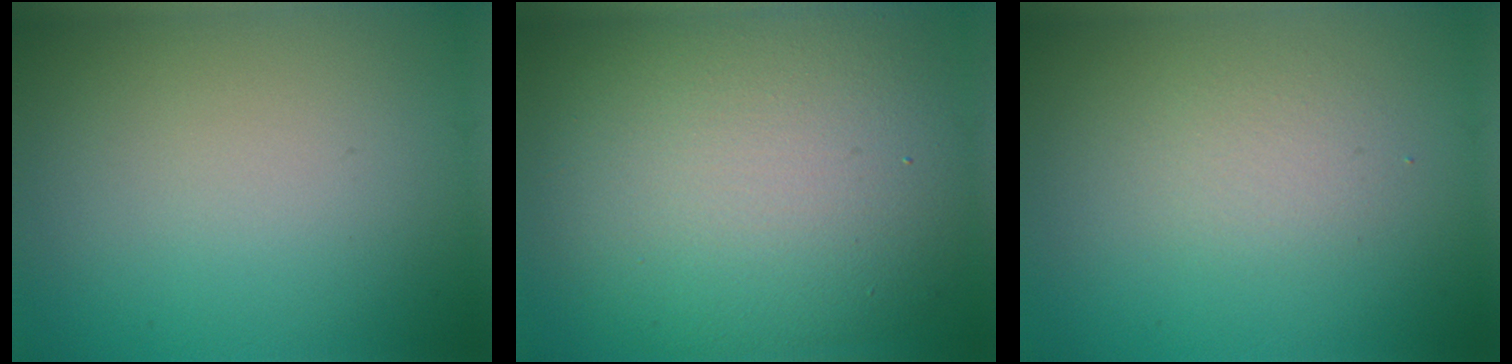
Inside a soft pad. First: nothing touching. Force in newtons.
{"total": 12.4, "press": 12.4, "slide": 0.6}
{"total": 1.6, "press": 1.6, "slide": 0.2}